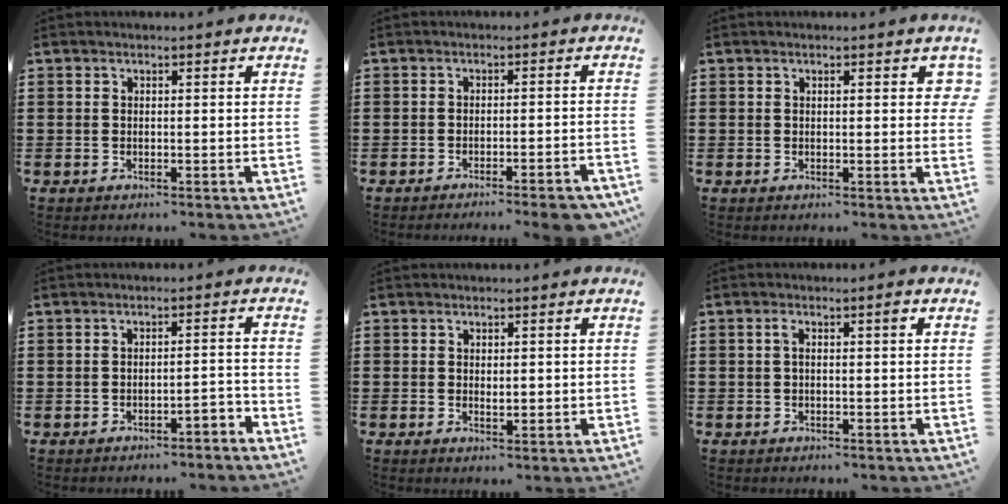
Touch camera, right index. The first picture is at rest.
{"total": 3.0, "force": [-2.6, -0.1, 1.5], "torque": [-0.024, -0.003, -0.049]}
{"total": 1.5, "force": [0.4, 0.5, 1.3], "torque": [-0.019, 0.002, 0.005]}
{"total": 2.3, "force": [-2.1, 0.2, 1.0], "torque": [-0.021, 0.004, -0.042]}
{"total": 1.1, "force": [0.2, 0.5, 1.0], "torque": [-0.018, 0.005, 0.003]}
{"total": 2.0, "force": [0.3, 0.4, 1.9], "torque": [-0.036, 0.002, 0.003]}